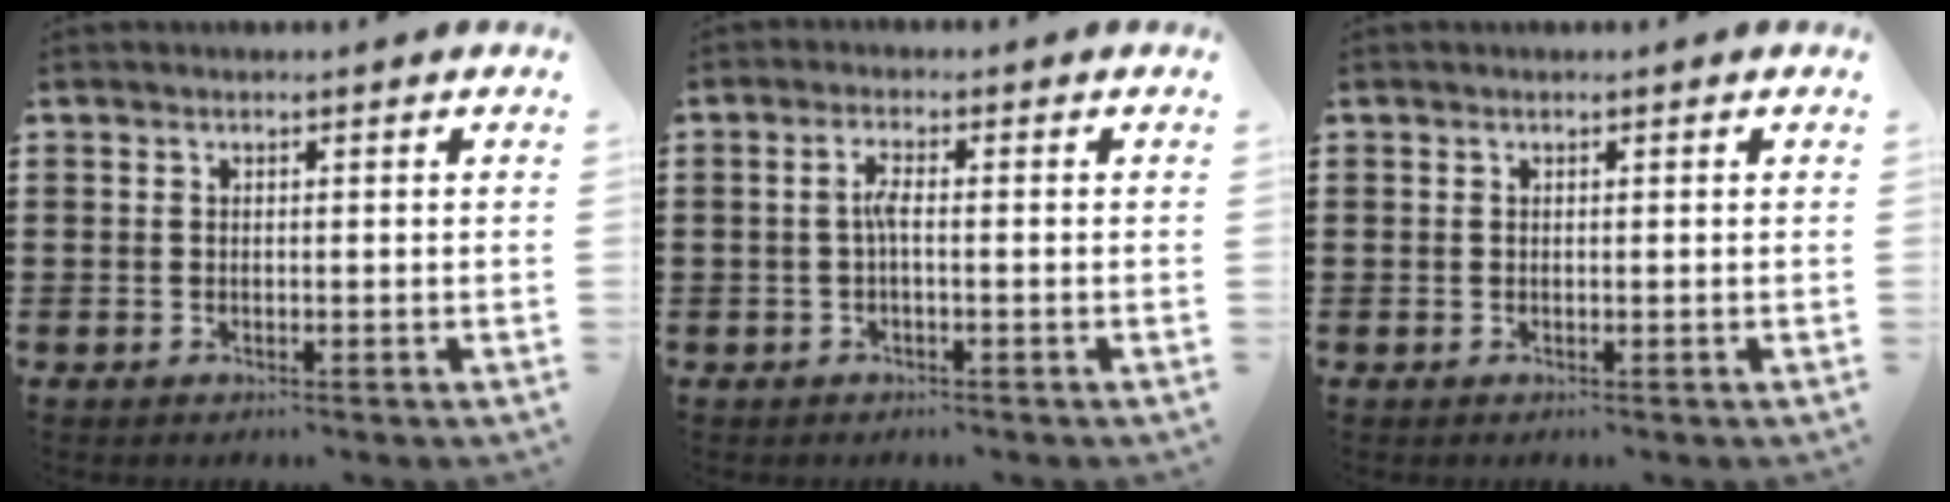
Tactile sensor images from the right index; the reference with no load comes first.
{"total": 2.4, "force": [-0.4, 0.5, 2.3], "torque": [-0.053, 0.000, -0.011]}
{"total": 0.0}